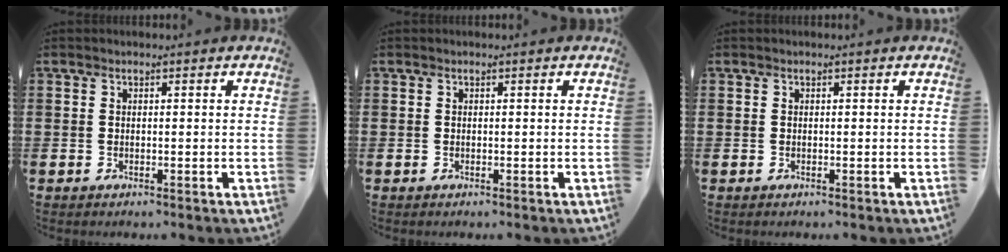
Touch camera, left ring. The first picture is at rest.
{"total": 0.0}
{"total": 0.0}